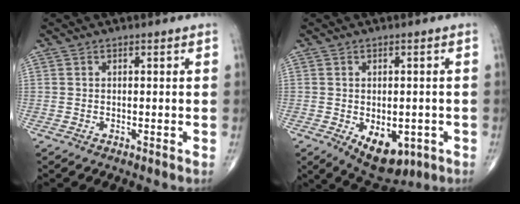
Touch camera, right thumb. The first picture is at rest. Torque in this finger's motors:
{"motor_torque": [-0.25, 0.78, 0.43, 0.33, 0.16]}